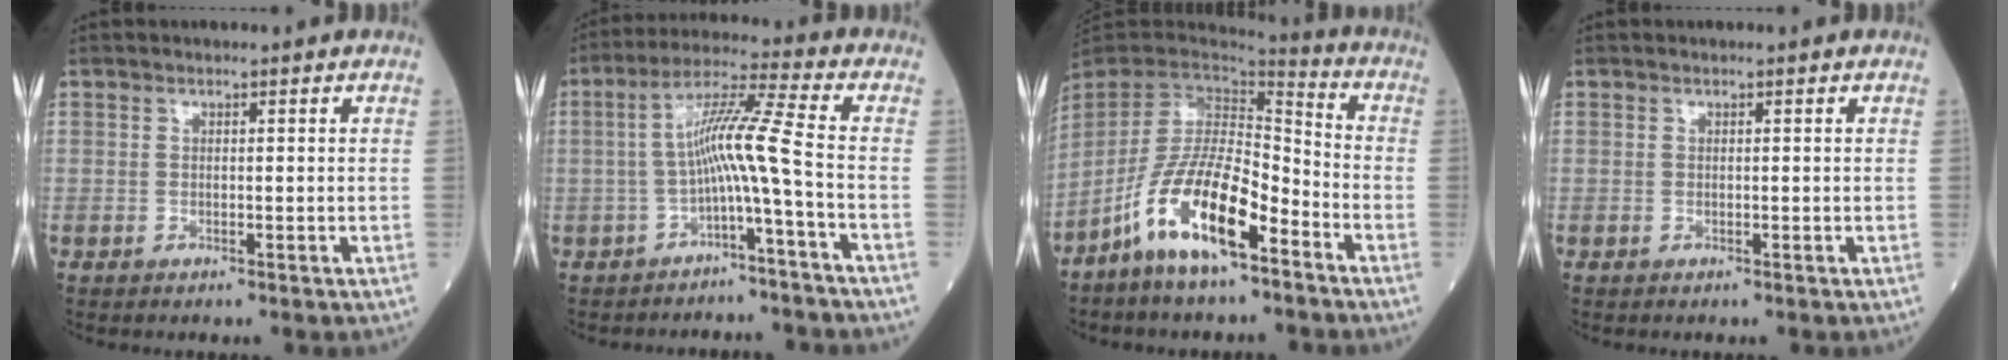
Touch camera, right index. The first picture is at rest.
{"total": 8.9, "force": [-2.5, -0.7, 8.5], "torque": [-0.160, 0.024, -0.044]}
{"total": 15.7, "force": [-8.9, 4.3, 12.3], "torque": [-0.252, -0.011, -0.165]}
{"total": 0.0}